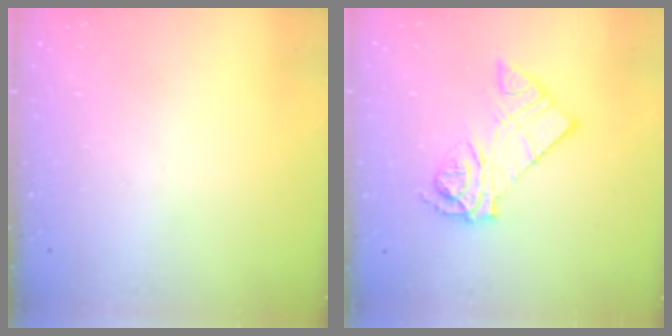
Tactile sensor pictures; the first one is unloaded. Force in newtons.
{"total": 12.1, "press": 12.1, "slide": 1.0}